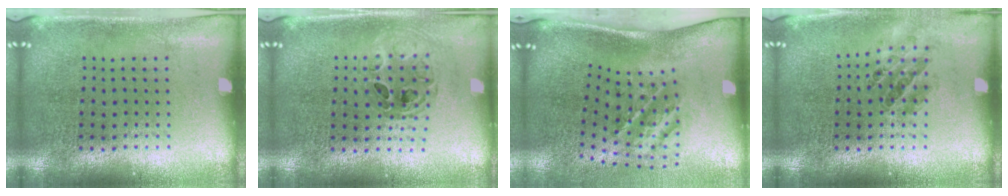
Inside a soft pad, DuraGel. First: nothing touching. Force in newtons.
{"total": 0.7, "press": 0.7, "slide": 0.1}
{"total": 2.2, "press": 1.2, "slide": 1.8}
{"total": 0.9, "press": 0.9, "slide": 0.3}